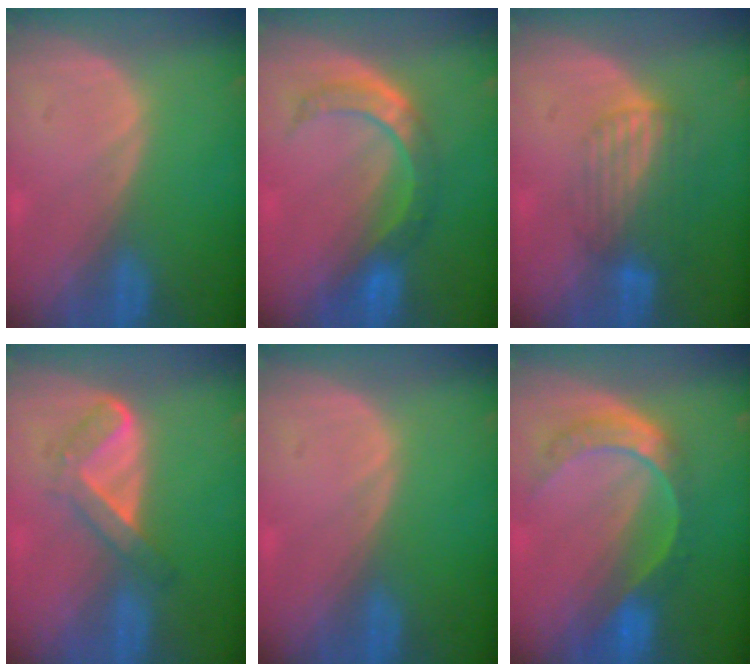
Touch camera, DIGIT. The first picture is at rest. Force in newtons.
{"total": 6.1, "press": 6.0, "slide": 1.1}
{"total": 7.0, "press": 5.9, "slide": 3.8}
{"total": 5.6, "press": 4.7, "slide": 3.0}
{"total": 0.0}
{"total": 8.0, "press": 6.7, "slide": 4.4}